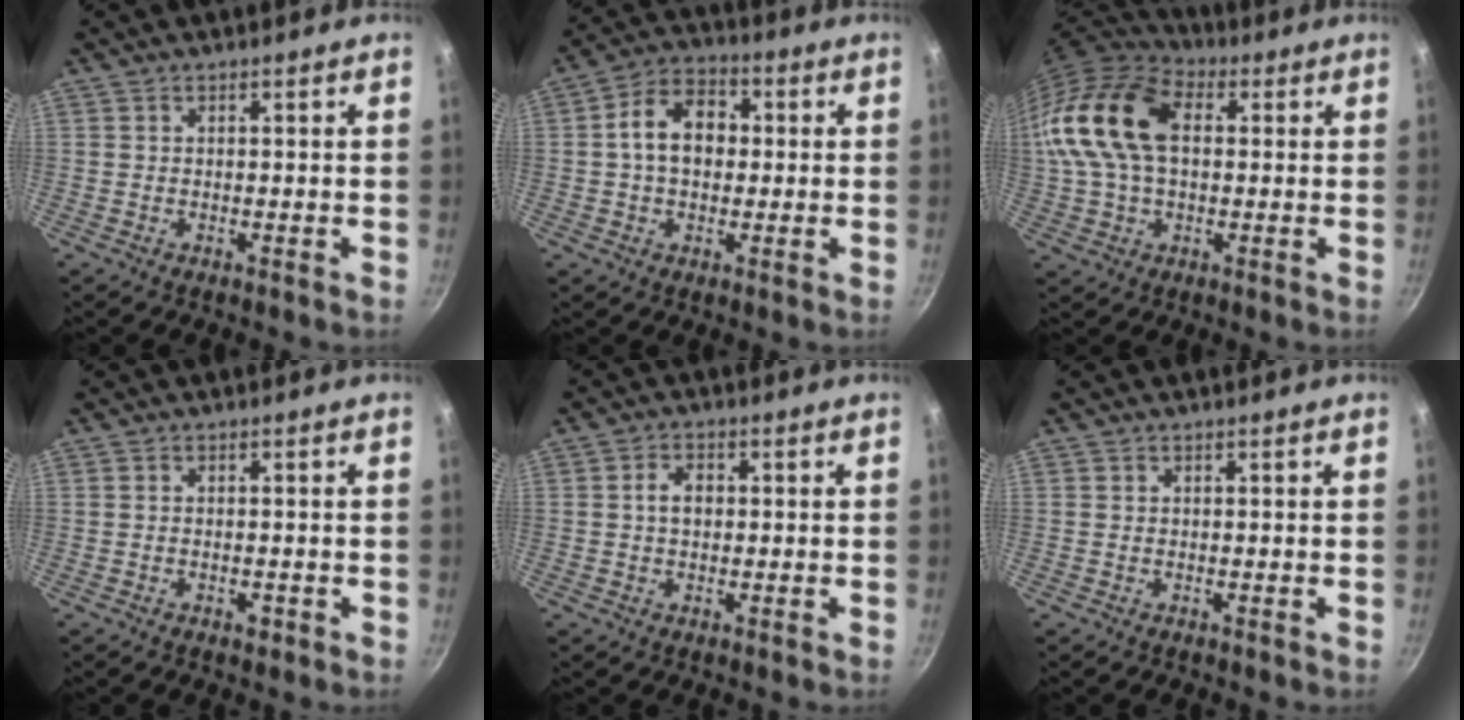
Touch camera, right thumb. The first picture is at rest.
{"total": 10.2, "force": [0.7, 7.3, 7.1], "torque": [-0.087, 0.026, -0.005]}
{"total": 18.0, "force": [2.5, 11.6, 13.5], "torque": [-0.256, 0.027, 0.030]}
{"total": 1.3, "force": [-0.7, 0.6, 0.8], "torque": [-0.014, 0.002, -0.010]}
{"total": 3.4, "force": [0.1, 2.4, 2.3], "torque": [-0.028, 0.010, 0.000]}
{"total": 0.0}